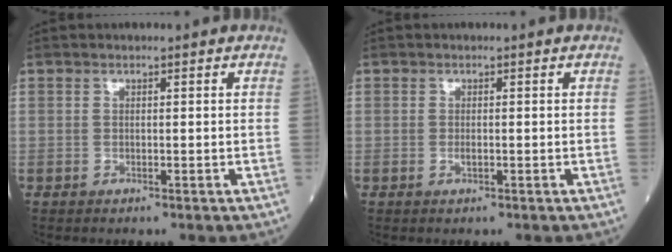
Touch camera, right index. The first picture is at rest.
{"total": 0.7, "force": [-0.2, 0.2, 0.6], "torque": [-0.012, 0.000, -0.002]}